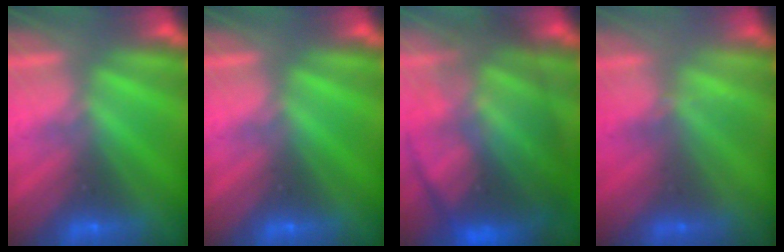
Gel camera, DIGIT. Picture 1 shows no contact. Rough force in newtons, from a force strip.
{"total": 0.0}
{"total": 7.8}
{"total": 2.3}